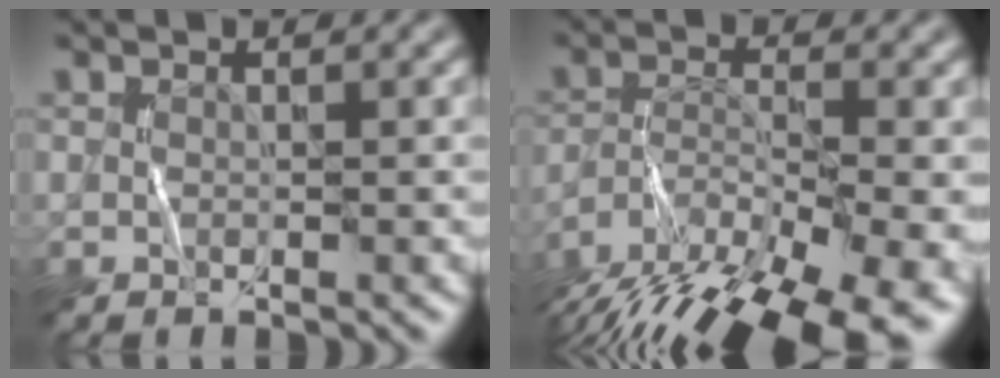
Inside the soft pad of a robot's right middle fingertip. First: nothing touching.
{"total": 16.0, "force": [-12.6, 5.2, 8.3], "torque": [-0.164, -0.043, -0.172]}